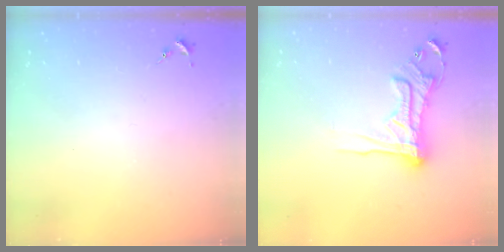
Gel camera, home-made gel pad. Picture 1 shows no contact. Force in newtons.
{"total": 16.6, "press": 16.5, "slide": 1.7}